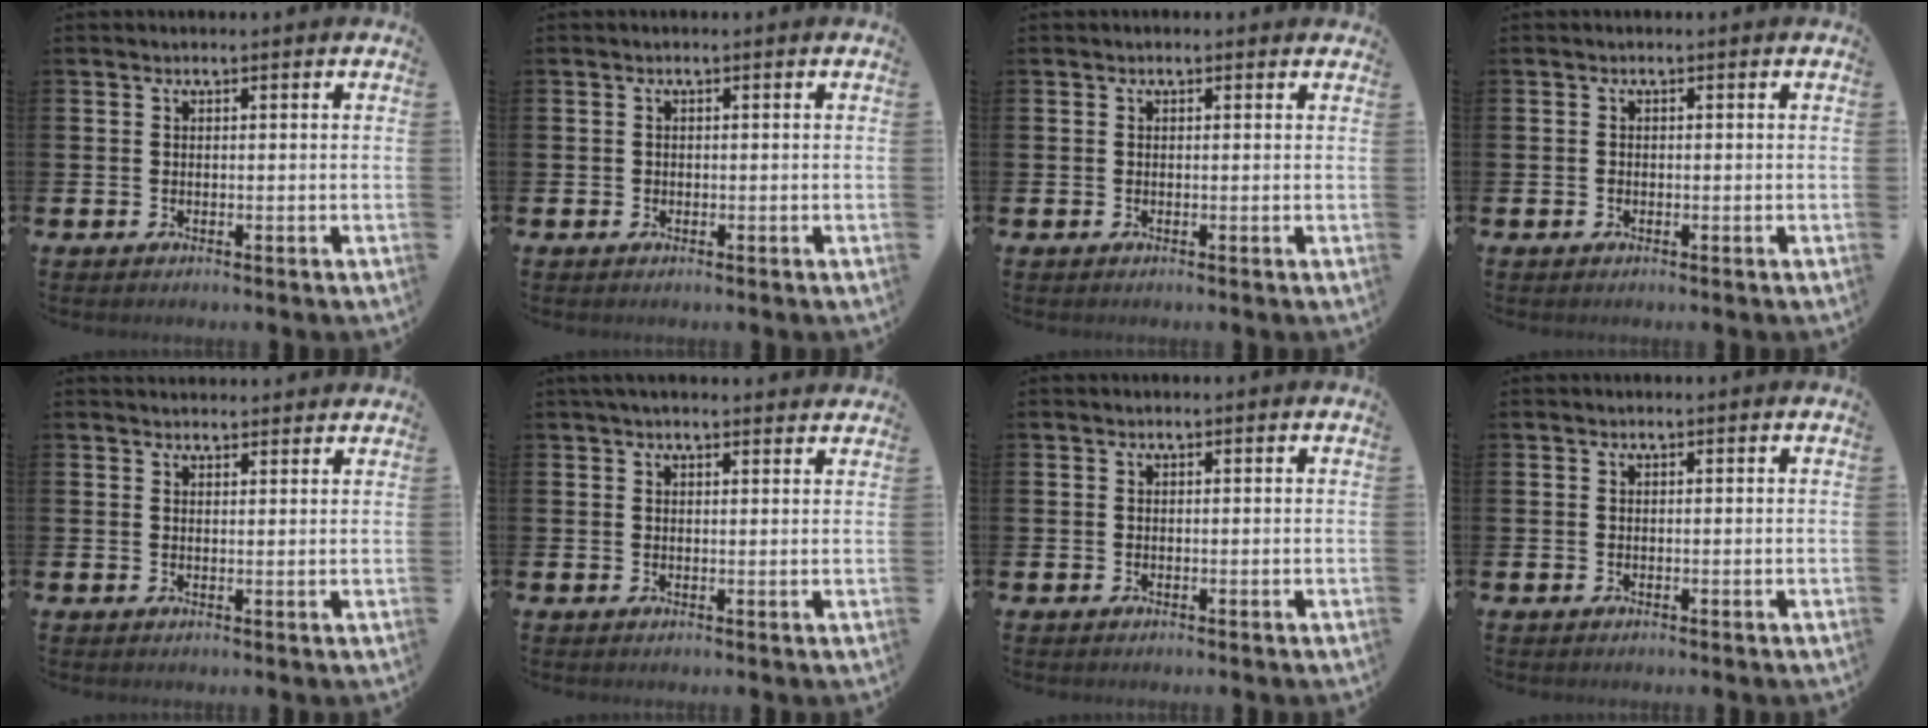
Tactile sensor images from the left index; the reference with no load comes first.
{"total": 0.5, "force": [-0.2, 0.5, 0.1], "torque": [-0.001, 0.005, -0.005]}
{"total": 0.0}
{"total": 0.5, "force": [-0.3, 0.4, 0.1], "torque": [-0.010, 0.007, -0.007]}
{"total": 2.0, "force": [1.9, 0.4, 0.0], "torque": [0.006, -0.009, 0.034]}
{"total": 1.9, "force": [1.8, 0.2, 0.6], "torque": [-0.014, -0.002, 0.032]}
{"total": 0.0}
{"total": 0.0}